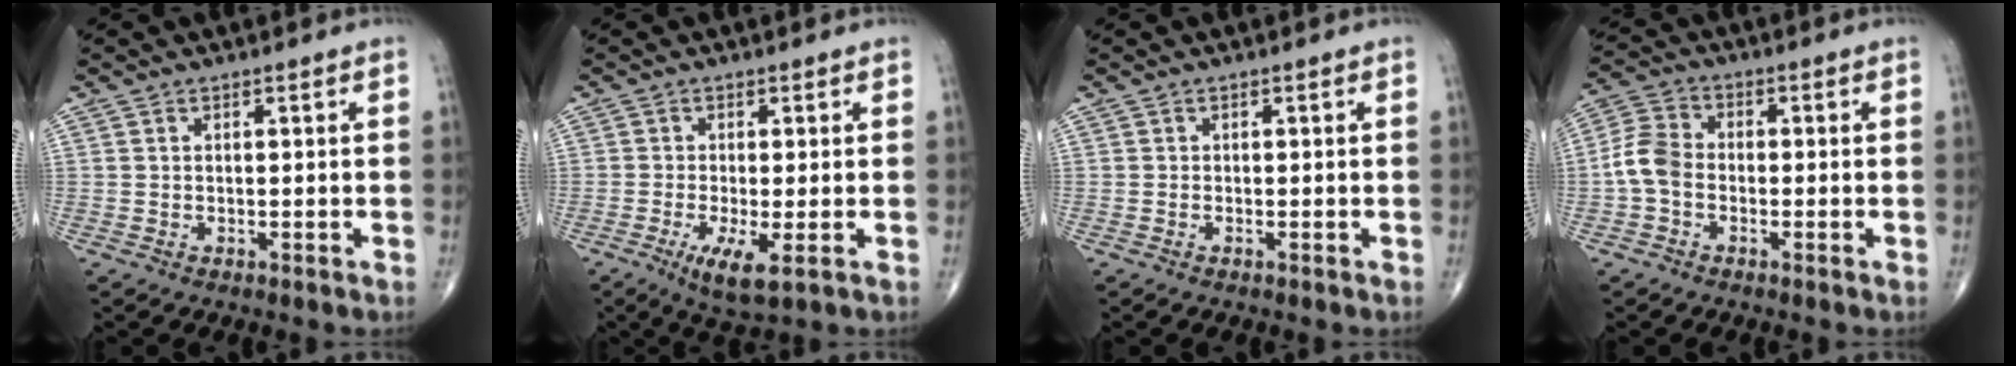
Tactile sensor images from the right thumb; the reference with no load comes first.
{"total": 5.7, "force": [-1.9, 1.4, 5.2], "torque": [-0.101, -0.017, -0.032]}
{"total": 0.0}
{"total": 6.1, "force": [-1.3, 4.4, 4.1], "torque": [-0.082, 0.019, -0.040]}